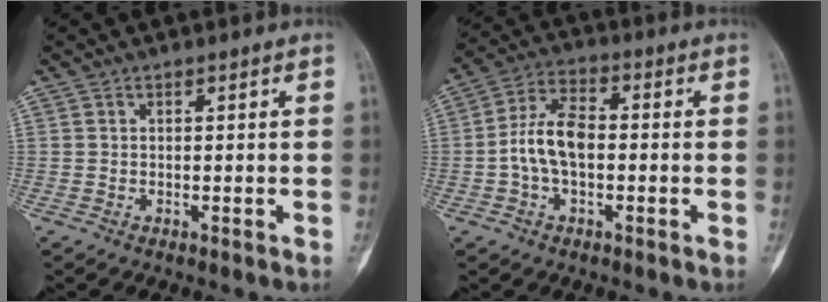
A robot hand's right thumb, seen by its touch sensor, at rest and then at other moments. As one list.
[{"total": 9.2, "force": [-1.0, 5.3, 7.5], "torque": [-0.143, 0.028, -0.026]}]